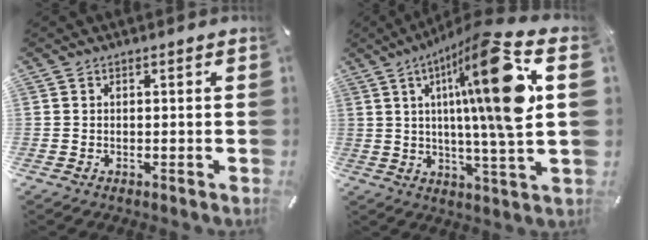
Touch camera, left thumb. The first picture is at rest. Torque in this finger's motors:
{"motor_torque": [2.68, 2.33, 2.76, -0.01, 0.39]}